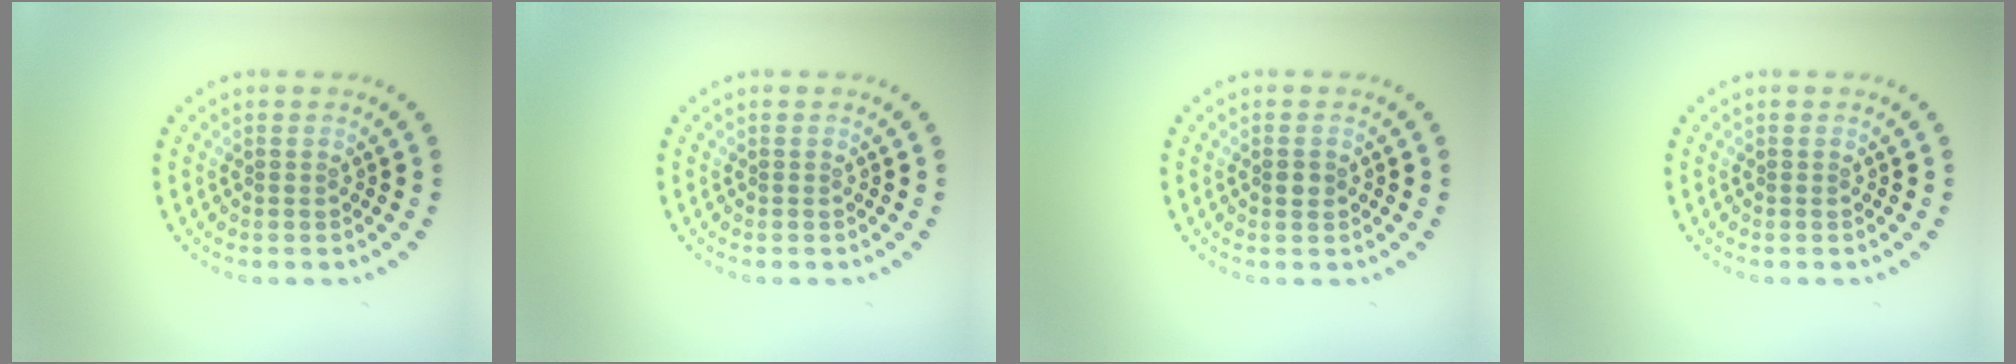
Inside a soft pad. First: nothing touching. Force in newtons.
{"total": 0.0}
{"total": 1.3, "press": 1.3, "slide": 0.0}
{"total": 0.0}